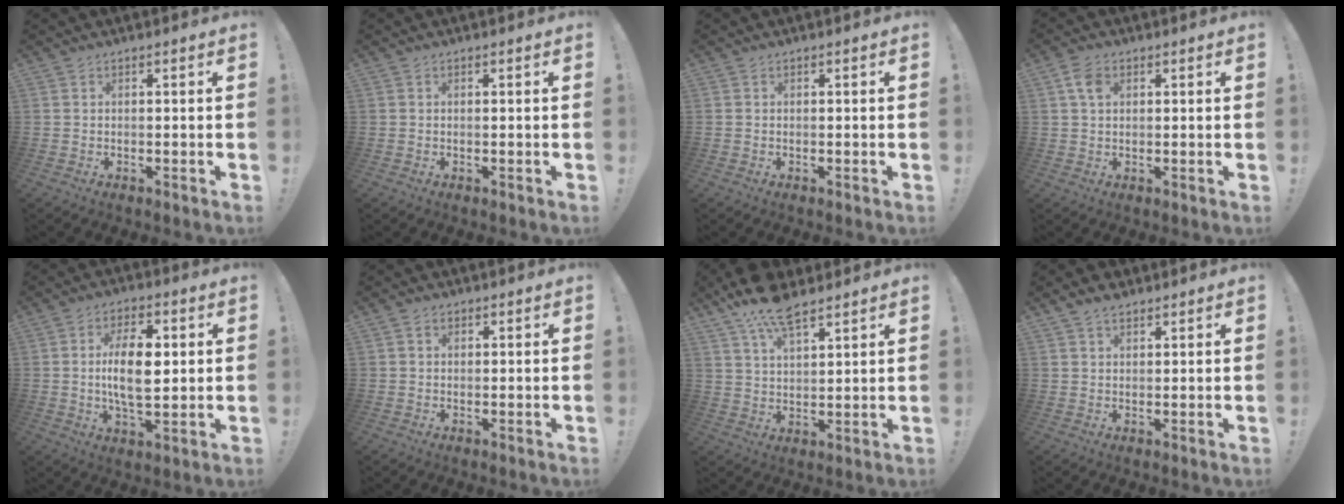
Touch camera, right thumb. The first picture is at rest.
{"total": 0.0}
{"total": 0.0}
{"total": 4.9, "force": [1.7, 3.1, 3.4], "torque": [-0.061, 0.006, 0.034]}
{"total": 13.1, "force": [1.3, 6.2, 11.5], "torque": [-0.206, -0.002, 0.016]}
{"total": 1.5, "force": [0.6, 1.2, 0.6], "torque": [-0.003, 0.001, 0.009]}
{"total": 11.2, "force": [8.2, 4.2, 6.4], "torque": [-0.113, -0.039, 0.151]}
{"total": 3.6, "force": [2.6, 2.0, 1.4], "torque": [-0.018, -0.011, 0.049]}